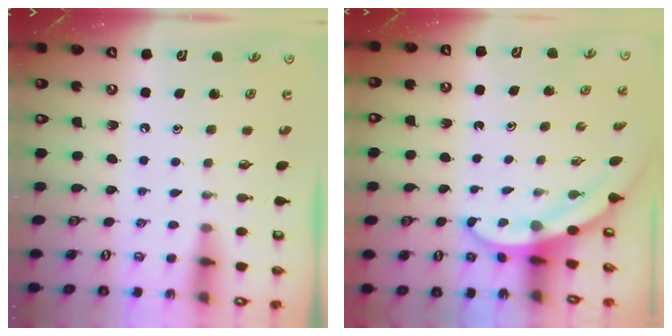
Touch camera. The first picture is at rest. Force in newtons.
{"total": 3.4, "press": 3.4, "slide": 0.1}